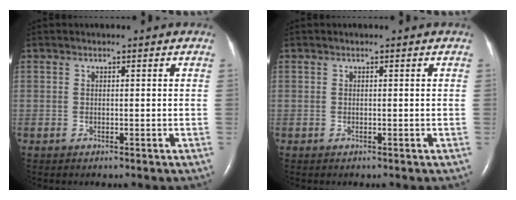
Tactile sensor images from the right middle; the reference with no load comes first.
{"total": 0.0}